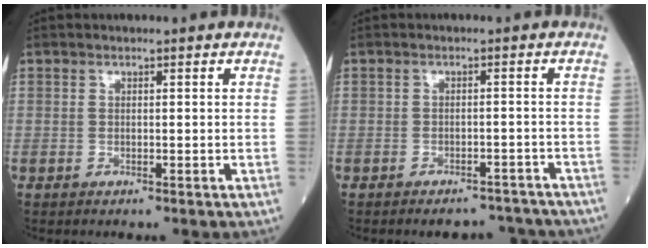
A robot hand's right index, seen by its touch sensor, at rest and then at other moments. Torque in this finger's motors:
{"motor_torque": [1.04, -1.10, 0.14, 0.02]}